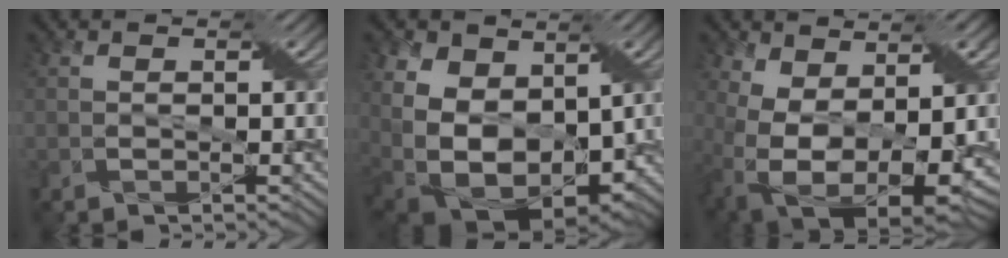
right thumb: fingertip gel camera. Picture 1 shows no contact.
{"total": 16.4, "force": [2.3, 11.6, 11.3], "torque": [-0.251, -0.002, 0.067]}
{"total": 14.1, "force": [0.7, 8.1, 11.5], "torque": [-0.233, -0.038, 0.035]}